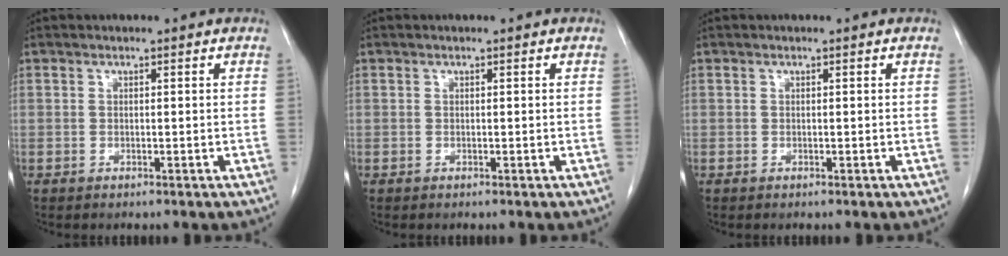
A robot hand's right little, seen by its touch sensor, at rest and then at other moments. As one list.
[{"total": 0.0}, {"total": 0.0}]